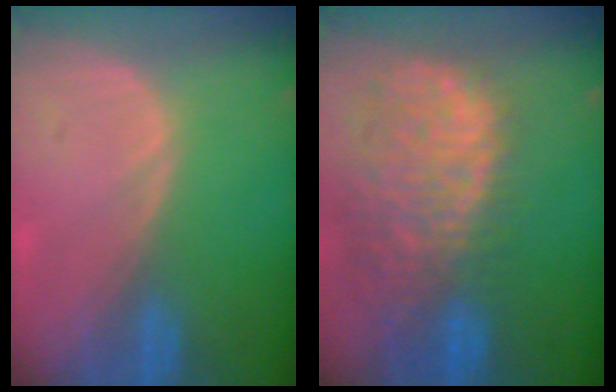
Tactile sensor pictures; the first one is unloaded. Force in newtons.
{"total": 13.7, "press": 11.2, "slide": 7.9}